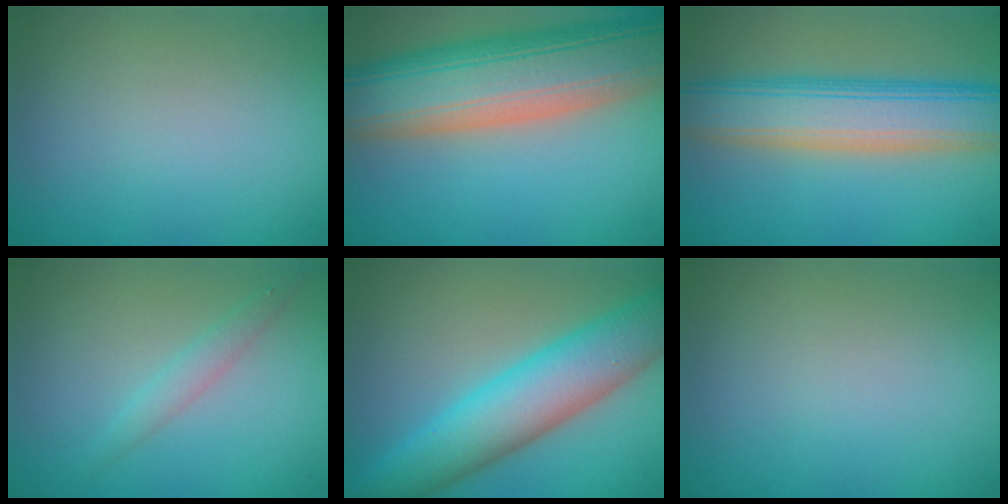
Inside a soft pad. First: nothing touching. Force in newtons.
{"total": 14.4, "press": 14.3, "slide": 1.1}
{"total": 8.8, "press": 8.8, "slide": 0.3}
{"total": 1.6, "press": 1.6, "slide": 0.0}
{"total": 8.6, "press": 8.6, "slide": 0.2}
{"total": 0.0}